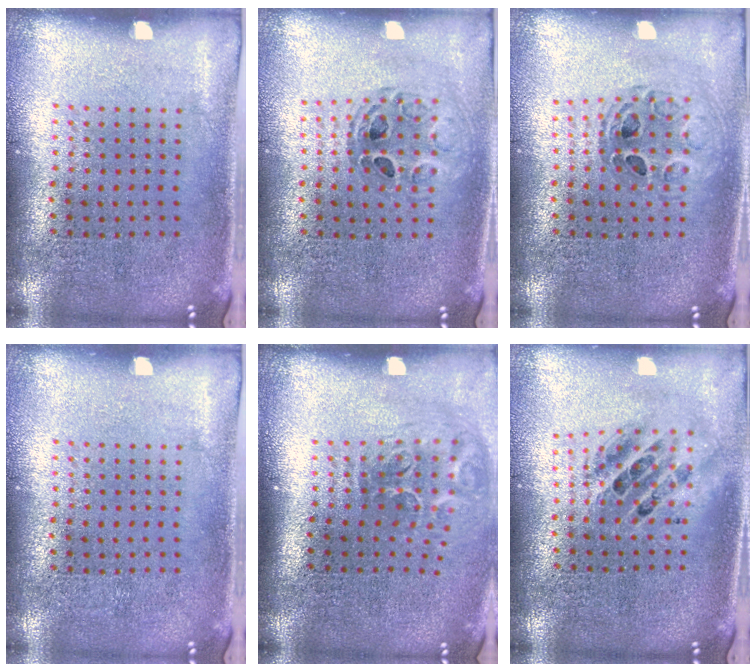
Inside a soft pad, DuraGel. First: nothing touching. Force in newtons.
{"total": 0.8, "press": 0.8, "slide": 0.1}
{"total": 0.7, "press": 0.7, "slide": 0.1}
{"total": 0.0}
{"total": 2.0, "press": 1.2, "slide": 1.6}
{"total": 1.8, "press": 1.4, "slide": 1.1}